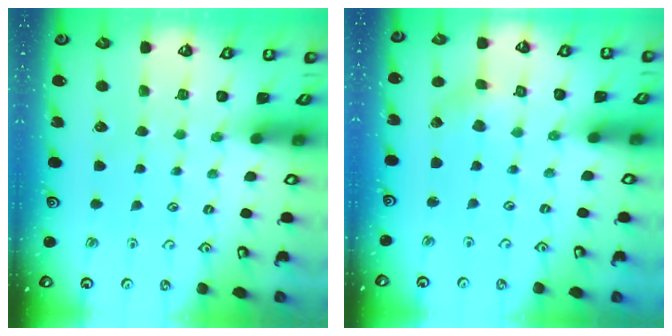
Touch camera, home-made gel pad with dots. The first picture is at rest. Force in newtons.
{"total": 1.4, "press": 1.3, "slide": 0.3}